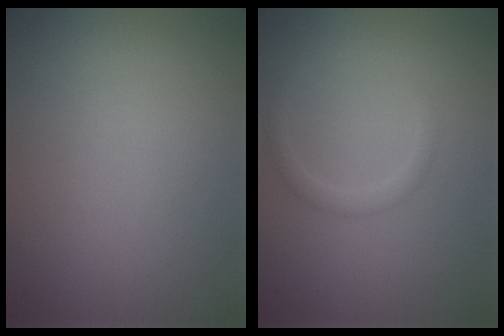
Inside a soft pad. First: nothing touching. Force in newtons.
{"total": 1.2, "press": 1.2, "slide": 0.1}